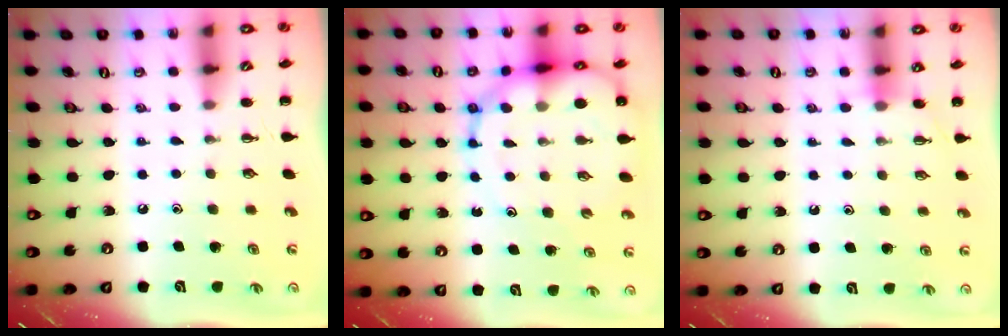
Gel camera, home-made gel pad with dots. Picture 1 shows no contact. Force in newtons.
{"total": 14.1, "press": 13.6, "slide": 3.5}
{"total": 4.3, "press": 4.1, "slide": 1.2}